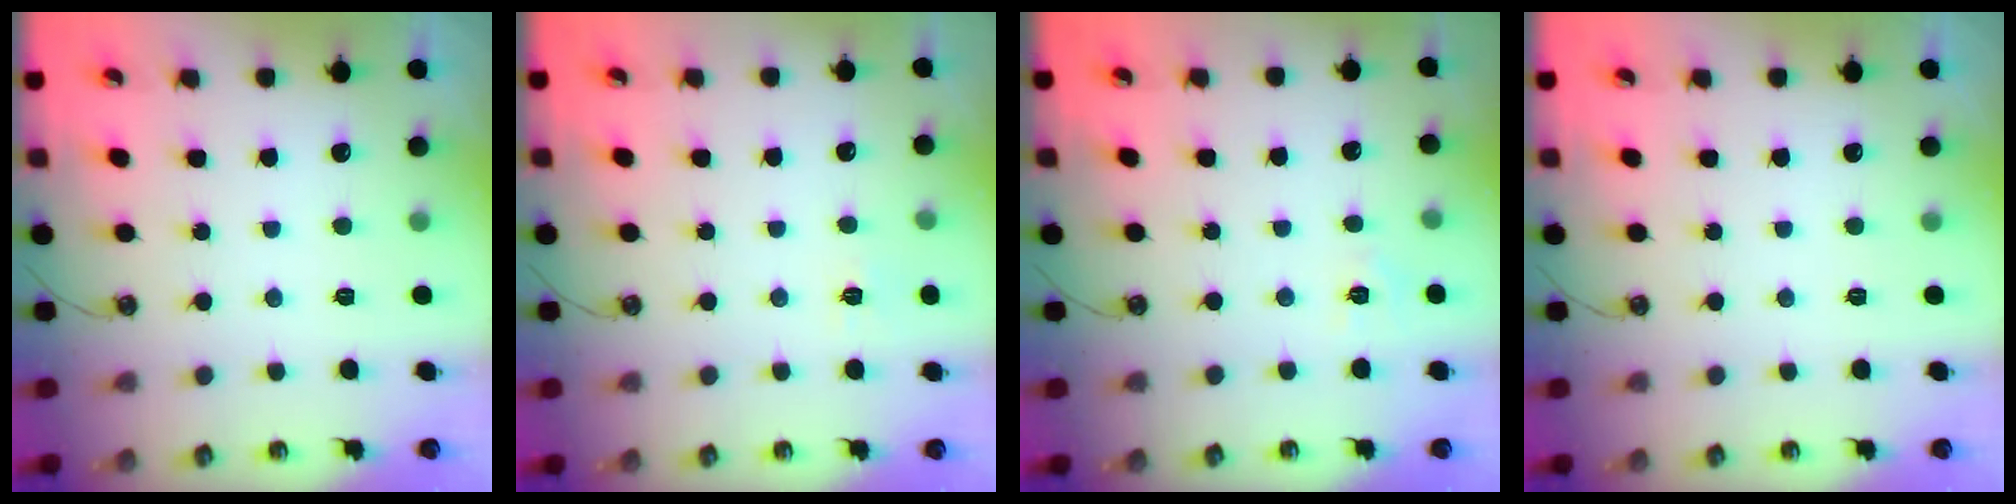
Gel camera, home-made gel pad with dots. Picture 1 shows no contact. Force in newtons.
{"total": 6.1, "press": 6.1, "slide": 0.7}
{"total": 4.9, "press": 4.8, "slide": 0.6}
{"total": 0.0}